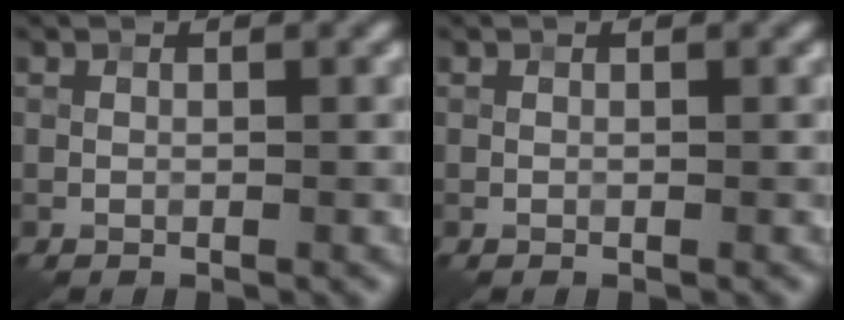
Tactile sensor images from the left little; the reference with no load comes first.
{"total": 0.0}